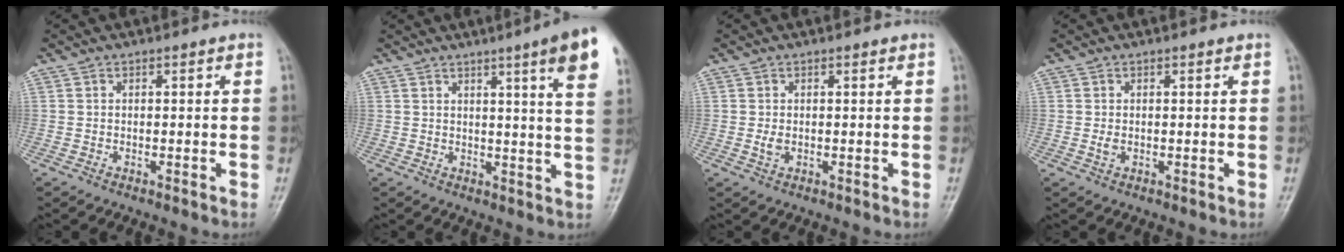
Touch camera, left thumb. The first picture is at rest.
{"total": 11.3, "force": [6.2, 0.2, 9.4], "torque": [-0.118, -0.027, 0.066]}
{"total": 1.4, "force": [0.2, 0.8, 1.2], "torque": [-0.021, -0.004, 0.005]}
{"total": 1.1, "force": [0.2, 0.6, 0.9], "torque": [-0.015, -0.002, 0.005]}